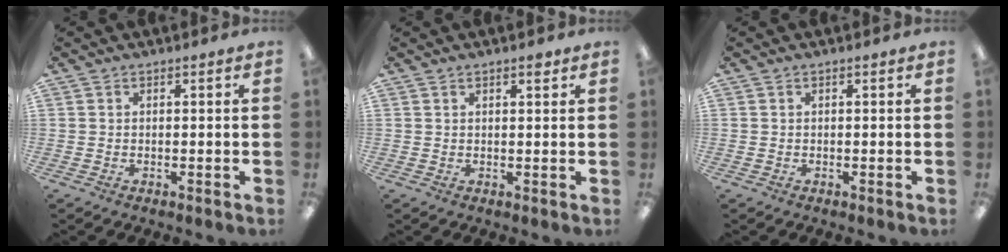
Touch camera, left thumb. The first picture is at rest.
{"total": 1.7, "force": [1.3, 0.5, 1.1], "torque": [-0.014, -0.002, 0.020]}
{"total": 0.0}